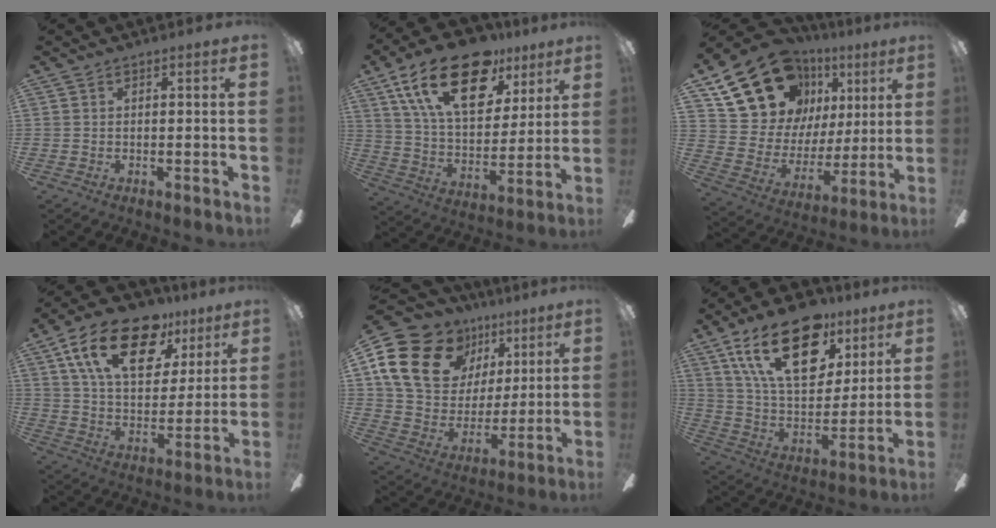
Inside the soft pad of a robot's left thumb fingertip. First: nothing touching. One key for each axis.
{"total": 24.6, "fx": 14.2, "fy": 12.4, "fz": 15.8, "tx": -0.274, "ty": -0.066, "tz": 0.245}
{"total": 20.0, "fx": 12.9, "fy": 12.9, "fz": 8.0, "tx": -0.156, "ty": -0.068, "tz": 0.255}
{"total": 21.9, "fx": 12.4, "fy": 11.3, "fz": 14.0, "tx": -0.233, "ty": -0.048, "tz": 0.214}
{"total": 21.9, "fx": 11.1, "fy": 15.2, "fz": 11.0, "tx": -0.214, "ty": -0.044, "tz": 0.215}
{"total": 25.8, "fx": 13.9, "fy": 13.7, "fz": 16.8, "tx": -0.301, "ty": -0.064, "tz": 0.241}